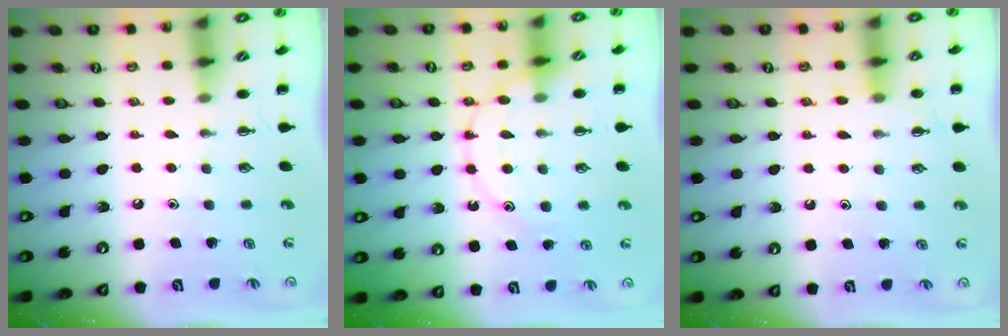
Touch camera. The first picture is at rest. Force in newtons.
{"total": 13.8, "press": 13.7, "slide": 1.8}
{"total": 8.9, "press": 8.7, "slide": 2.2}